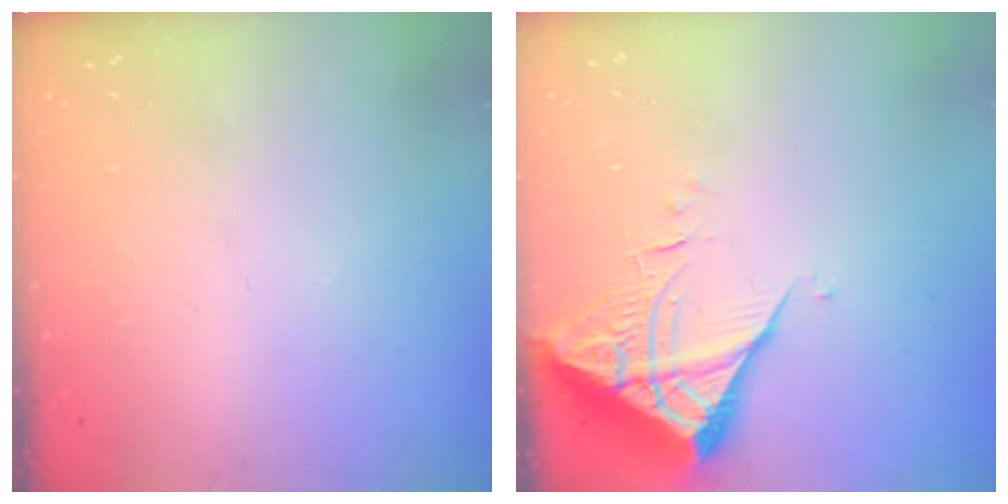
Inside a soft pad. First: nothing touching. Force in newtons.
{"total": 6.6, "press": 6.6, "slide": 0.8}